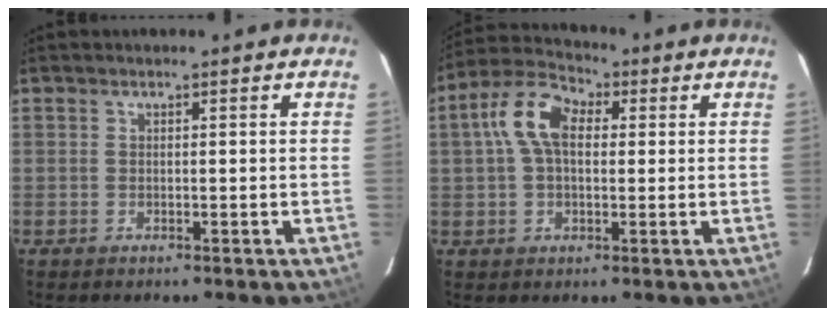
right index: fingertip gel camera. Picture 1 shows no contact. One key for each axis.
{"total": 9.7, "fx": 1.7, "fy": 6.0, "fz": 7.5, "tx": -0.153, "ty": 0.031, "tz": 0.025}